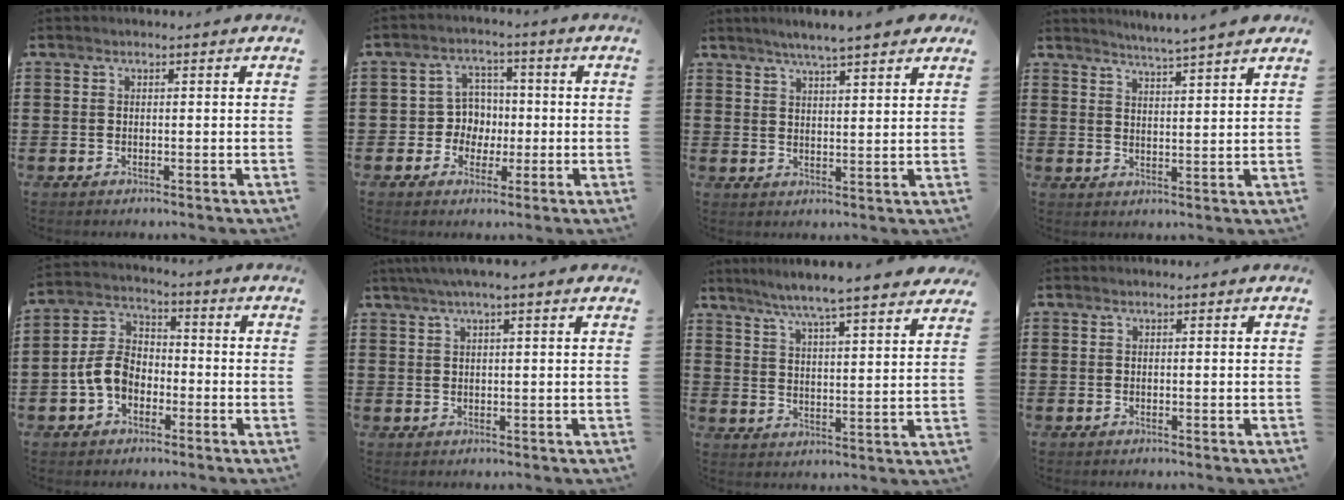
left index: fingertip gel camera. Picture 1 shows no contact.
{"total": 5.2, "force": [-0.6, 5.0, 1.4], "torque": [-0.047, 0.015, -0.014]}
{"total": 4.7, "force": [4.0, 0.2, 2.5], "torque": [-0.060, -0.006, 0.070]}
{"total": 3.7, "force": [3.5, -1.0, 0.6], "torque": [-0.023, -0.019, 0.061]}
{"total": 6.9, "force": [-2.6, 4.9, 4.1], "torque": [-0.103, 0.013, -0.057]}
{"total": 2.7, "force": [1.6, 0.0, 2.2], "torque": [-0.044, 0.002, 0.029]}
{"total": 6.2, "force": [5.6, -0.7, 2.5], "torque": [-0.069, -0.032, 0.094]}
{"total": 0.0}